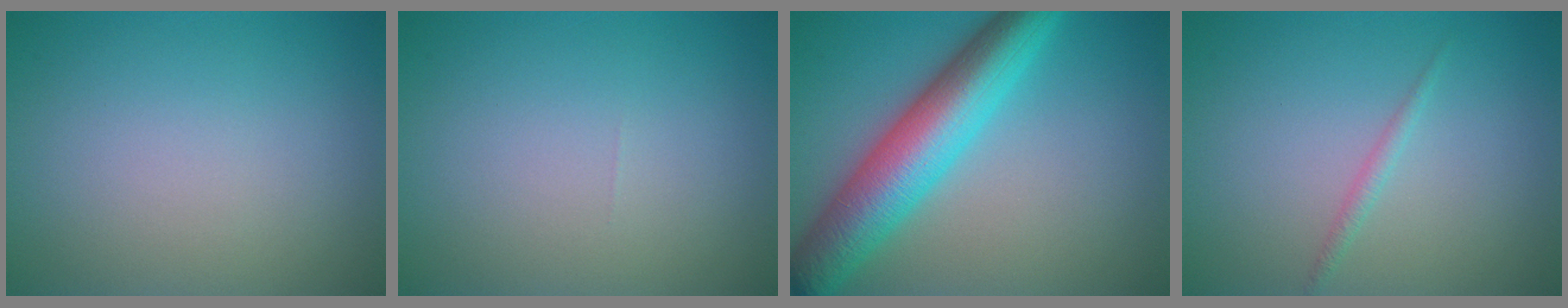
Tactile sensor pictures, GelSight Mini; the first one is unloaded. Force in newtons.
{"total": 0.0}
{"total": 8.6, "press": 8.6, "slide": 0.1}
{"total": 0.9, "press": 0.9, "slide": 0.0}